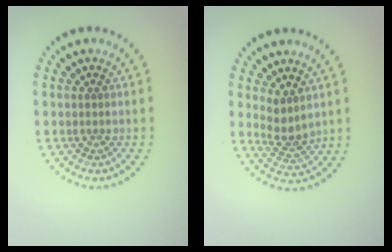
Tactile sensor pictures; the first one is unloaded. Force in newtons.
{"total": 2.5, "press": 1.9, "slide": 1.6}